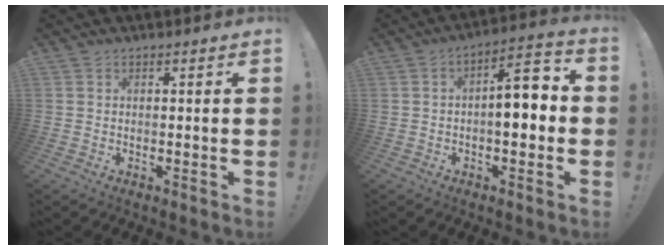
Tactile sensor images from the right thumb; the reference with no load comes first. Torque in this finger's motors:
{"motor_torque": [0.05, 0.39, 0.11, 0.00, 0.07]}